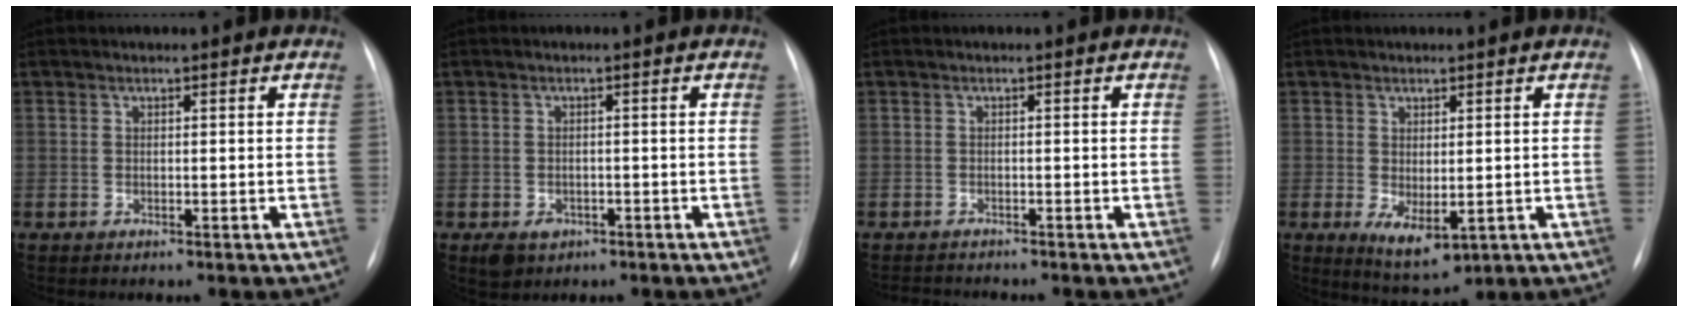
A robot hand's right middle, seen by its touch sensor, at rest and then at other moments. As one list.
[{"total": 3.2, "force": [-1.6, 2.4, 1.3], "torque": [-0.020, 0.000, -0.016]}, {"total": 2.4, "force": [-2.4, 0.0, 0.1], "torque": [-0.001, -0.012, -0.037]}, {"total": 5.6, "force": [-1.2, 2.5, 4.9], "torque": [-0.074, -0.019, 0.001]}]